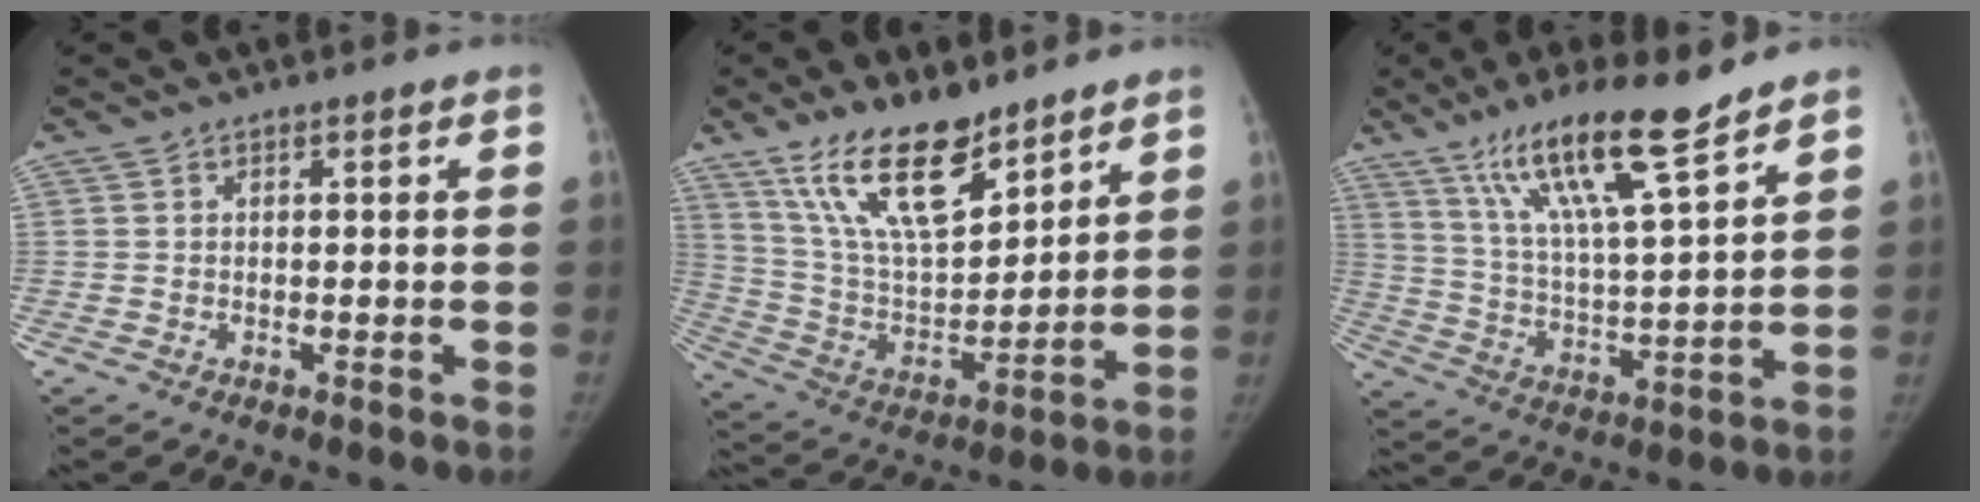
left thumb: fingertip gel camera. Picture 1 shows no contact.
{"total": 18.4, "force": [12.6, 7.1, 11.3], "torque": [-0.161, -0.069, 0.241]}
{"total": 16.2, "force": [11.5, 1.8, 11.4], "torque": [-0.187, -0.058, 0.208]}